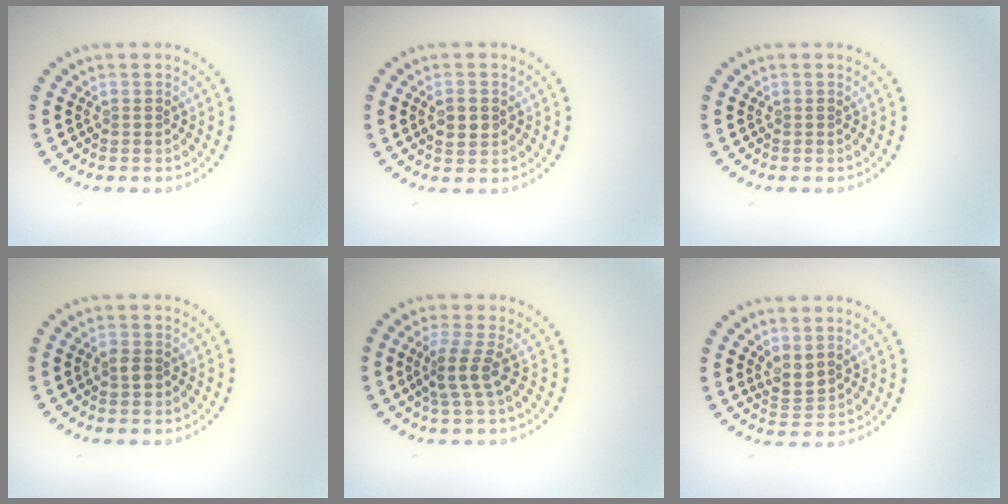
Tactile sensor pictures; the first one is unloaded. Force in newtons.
{"total": 2.0, "press": 1.9, "slide": 0.3}
{"total": 0.0}
{"total": 1.2, "press": 1.2, "slide": 0.2}
{"total": 2.7, "press": 1.9, "slide": 2.0}
{"total": 2.2, "press": 1.6, "slide": 1.5}